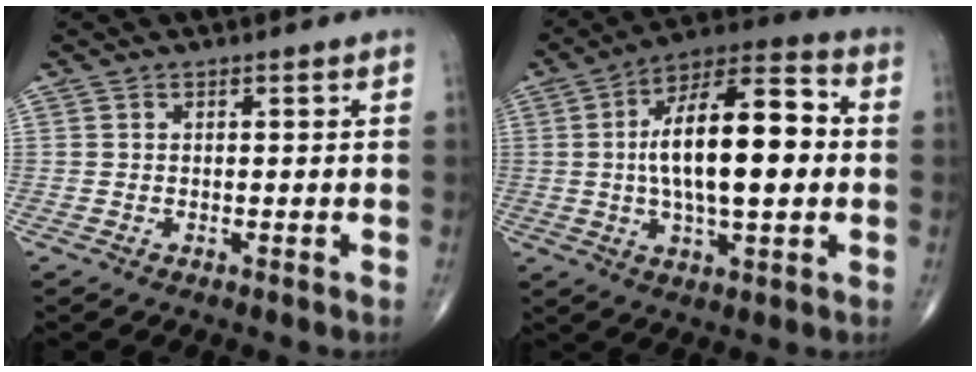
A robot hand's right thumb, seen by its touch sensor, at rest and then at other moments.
{"total": 19.7, "force": [0.8, 7.7, 18.1], "torque": [-0.290, 0.026, 0.006]}